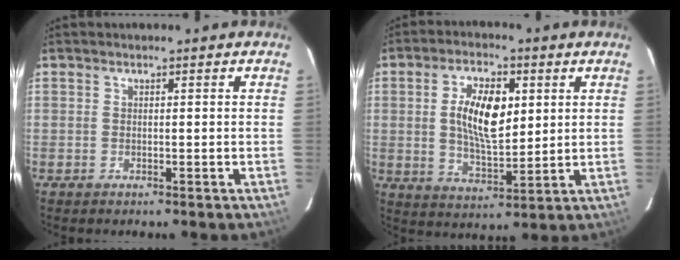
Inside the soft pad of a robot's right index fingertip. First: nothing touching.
{"total": 11.1, "force": [2.3, 5.2, 9.5], "torque": [-0.173, 0.008, 0.046]}